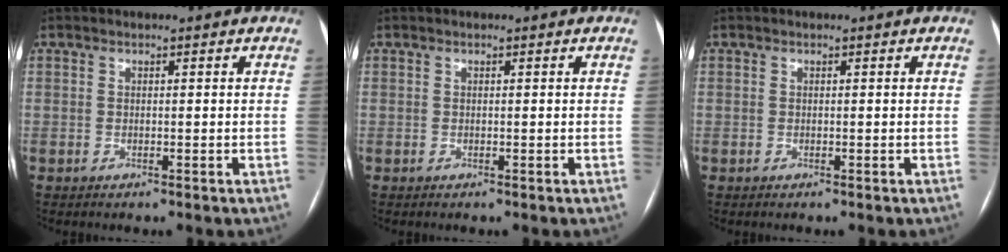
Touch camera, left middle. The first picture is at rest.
{"total": 0.0}
{"total": 0.0}